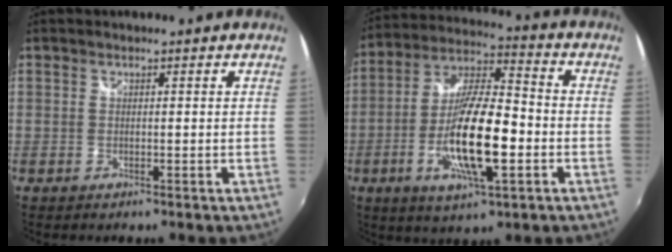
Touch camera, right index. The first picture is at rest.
{"total": 16.7, "force": [-4.5, 4.4, 15.4], "torque": [-0.302, -0.007, -0.086]}